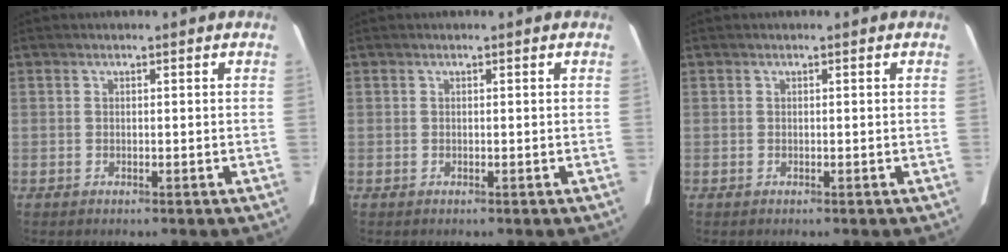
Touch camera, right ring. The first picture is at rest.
{"total": 0.0}
{"total": 0.0}